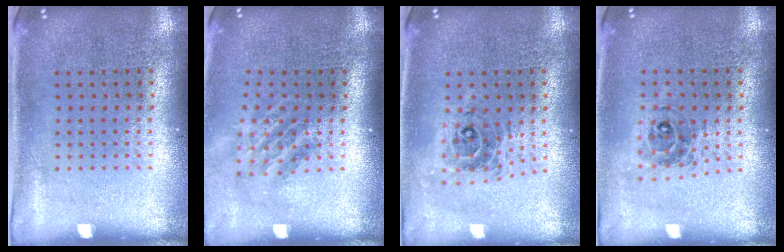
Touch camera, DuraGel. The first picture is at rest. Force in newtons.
{"total": 1.6, "press": 1.1, "slide": 1.1}
{"total": 0.7, "press": 0.6, "slide": 0.1}
{"total": 0.5, "press": 0.5, "slide": 0.2}